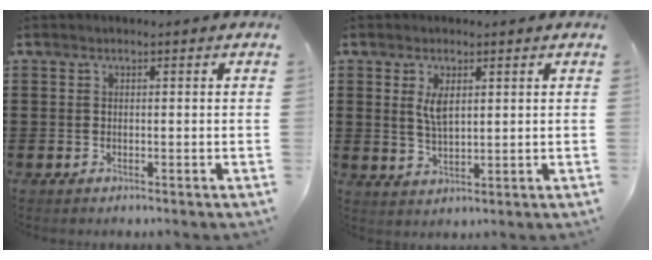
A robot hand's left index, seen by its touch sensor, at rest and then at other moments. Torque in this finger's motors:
{"motor_torque": [0.42, 0.79, 0.28, 0.07]}